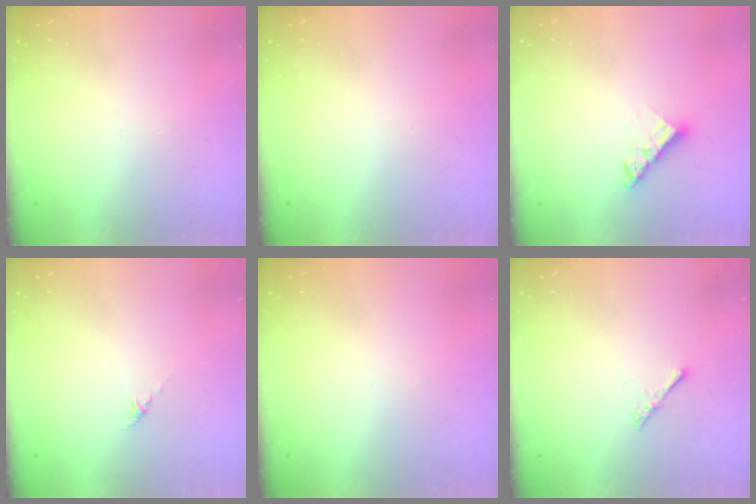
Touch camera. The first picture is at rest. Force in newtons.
{"total": 0.0}
{"total": 7.4, "press": 7.4, "slide": 0.8}
{"total": 0.0}
{"total": 0.0}
{"total": 1.6, "press": 1.6, "slide": 0.4}